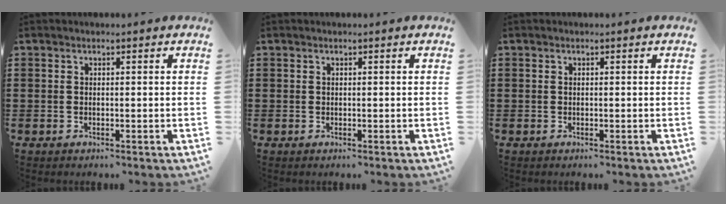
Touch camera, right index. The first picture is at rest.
{"total": 0.0}
{"total": 0.0}